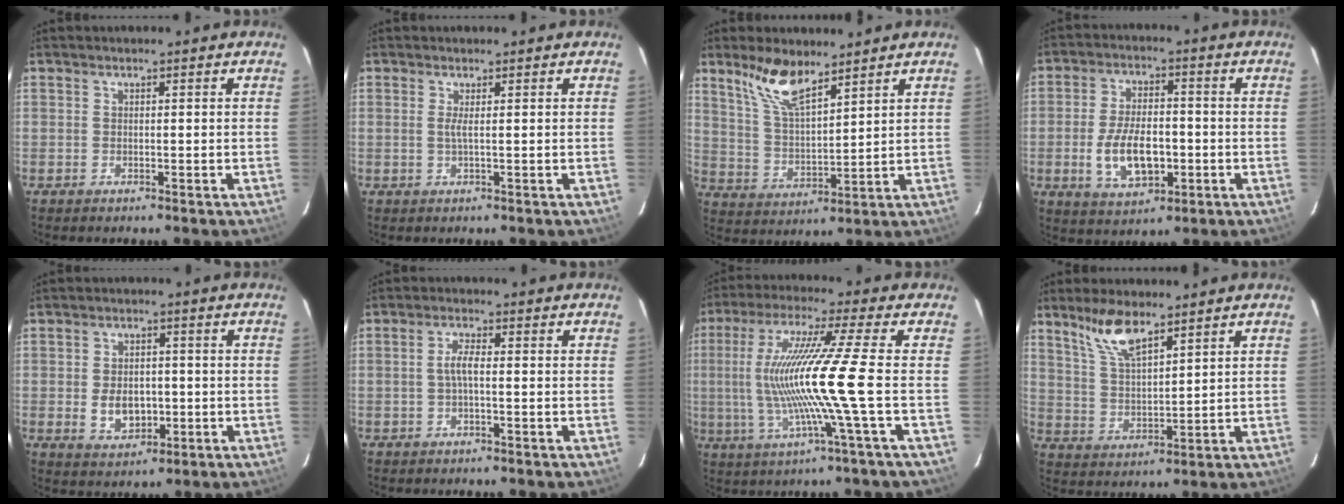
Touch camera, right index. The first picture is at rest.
{"total": 1.0, "force": [0.2, -0.3, 0.9], "torque": [-0.021, -0.003, 0.002]}
{"total": 9.5, "force": [7.0, 2.8, 5.7], "torque": [-0.112, 0.007, 0.146]}
{"total": 10.7, "force": [-2.6, 5.5, 8.8], "torque": [-0.178, -0.003, -0.036]}
{"total": 6.5, "force": [-1.1, 4.6, 4.4], "torque": [-0.086, -0.003, -0.009]}
{"total": 2.7, "force": [-0.4, 0.5, 2.6], "torque": [-0.053, 0.006, -0.007]}
{"total": 14.9, "force": [-1.7, -2.4, 14.6], "torque": [-0.271, -0.012, -0.025]}
{"total": 8.3, "force": [6.0, 2.3, 5.2], "torque": [-0.103, 0.005, 0.127]}